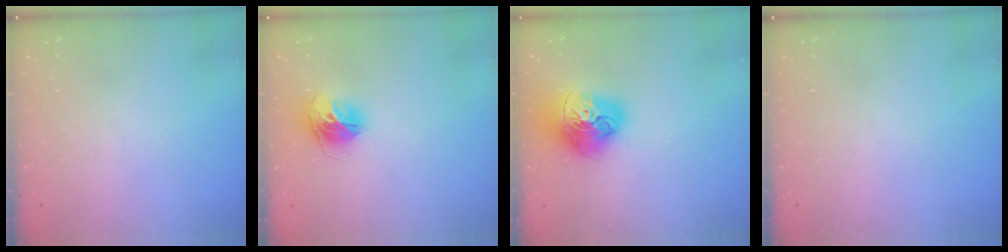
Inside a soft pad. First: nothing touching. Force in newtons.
{"total": 12.0, "press": 12.0, "slide": 1.2}
{"total": 17.4, "press": 17.3, "slide": 1.8}
{"total": 0.0}